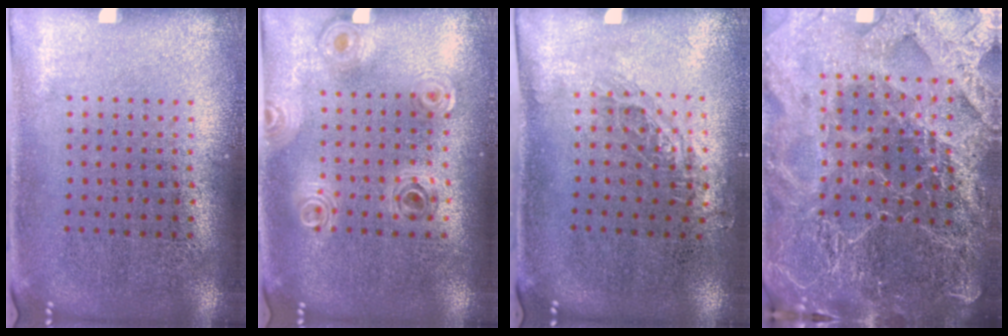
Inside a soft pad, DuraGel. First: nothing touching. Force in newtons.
{"total": 0.9, "press": 0.9, "slide": 0.0}
{"total": 0.7, "press": 0.7, "slide": 0.1}
{"total": 5.2, "press": 4.7, "slide": 2.2}